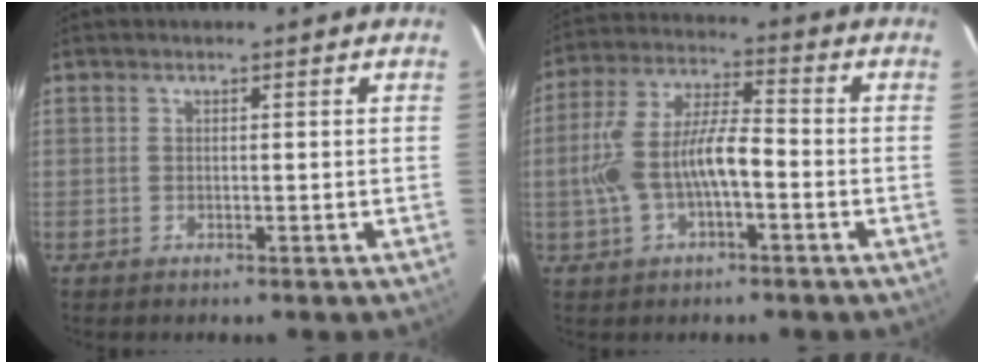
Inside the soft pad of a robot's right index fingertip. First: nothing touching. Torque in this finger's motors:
{"motor_torque": [0.47, -0.13, 0.45, 0.19]}